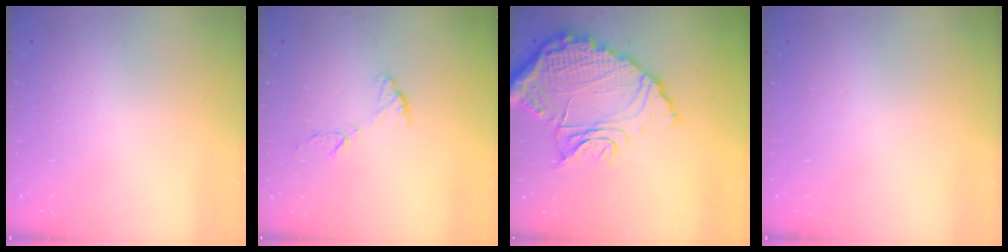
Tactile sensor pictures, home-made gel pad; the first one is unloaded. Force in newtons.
{"total": 8.5, "press": 8.5, "slide": 0.6}
{"total": 21.3, "press": 21.2, "slide": 1.7}
{"total": 0.0}